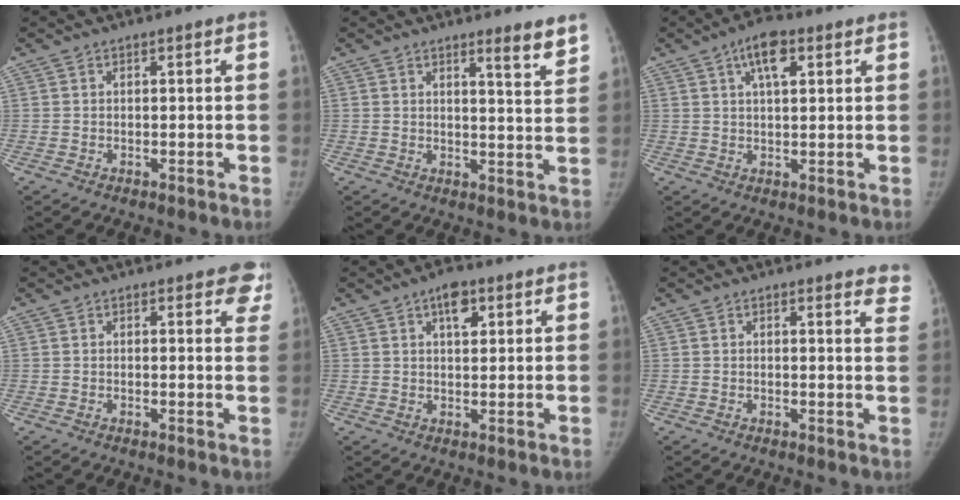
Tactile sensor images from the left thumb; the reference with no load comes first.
{"total": 5.2, "force": [4.0, 0.4, 3.3], "torque": [-0.033, -0.035, 0.052]}
{"total": 6.5, "force": [3.0, 2.8, 5.1], "torque": [-0.073, 0.001, 0.046]}
{"total": 5.2, "force": [3.8, 2.3, 2.6], "torque": [0.009, -0.014, 0.030]}
{"total": 5.0, "force": [2.5, 2.6, 3.5], "torque": [-0.035, -0.006, 0.036]}
{"total": 5.5, "force": [5.0, 1.4, 1.7], "torque": [0.010, -0.025, 0.033]}